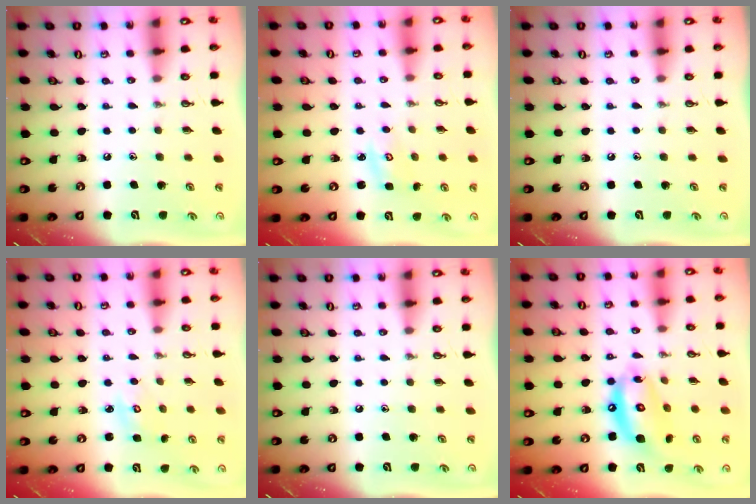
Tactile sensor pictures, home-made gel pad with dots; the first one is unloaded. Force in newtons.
{"total": 2.9, "press": 2.8, "slide": 0.4}
{"total": 0.0}
{"total": 2.6, "press": 2.6, "slide": 0.2}
{"total": 0.0}
{"total": 12.5, "press": 12.4, "slide": 1.4}